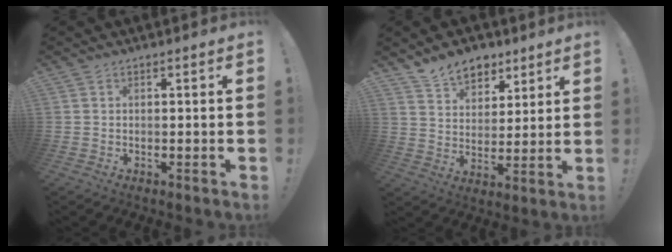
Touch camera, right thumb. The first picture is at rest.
{"total": 10.5, "force": [7.8, 6.4, 3.0], "torque": [-0.053, -0.050, 0.154]}